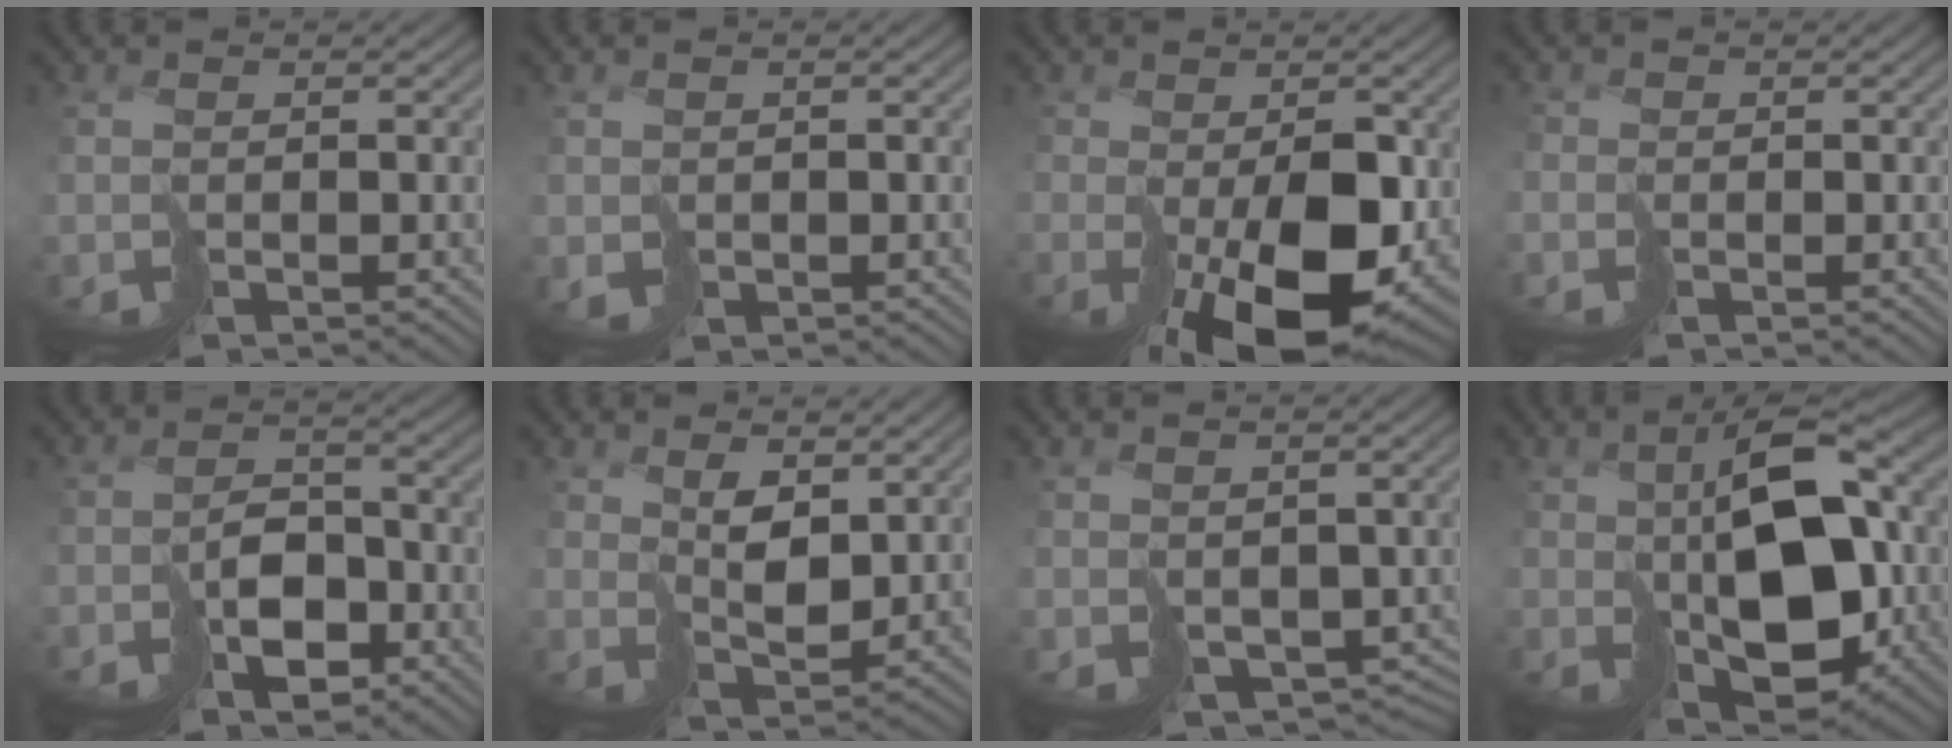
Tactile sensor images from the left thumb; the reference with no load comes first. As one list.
[{"total": 1.0, "force": [0.0, 1.0, 0.3], "torque": [-0.003, 0.000, 0.001]}, {"total": 11.5, "force": [-2.4, 6.3, 9.2], "torque": [-0.143, -0.038, -0.010]}, {"total": 1.1, "force": [-0.4, 0.2, -1.0], "torque": [0.031, 0.003, -0.014]}, {"total": 4.9, "force": [-2.6, 3.2, 2.7], "torque": [-0.033, 0.000, -0.044]}, {"total": 4.0, "force": [3.2, 1.4, 1.9], "torque": [-0.041, 0.000, 0.067]}, {"total": 5.8, "force": [-0.8, 4.6, 3.6], "torque": [-0.062, -0.031, 0.009]}, {"total": 13.1, "force": [0.3, 7.5, 10.8], "torque": [-0.173, -0.003, 0.022]}]